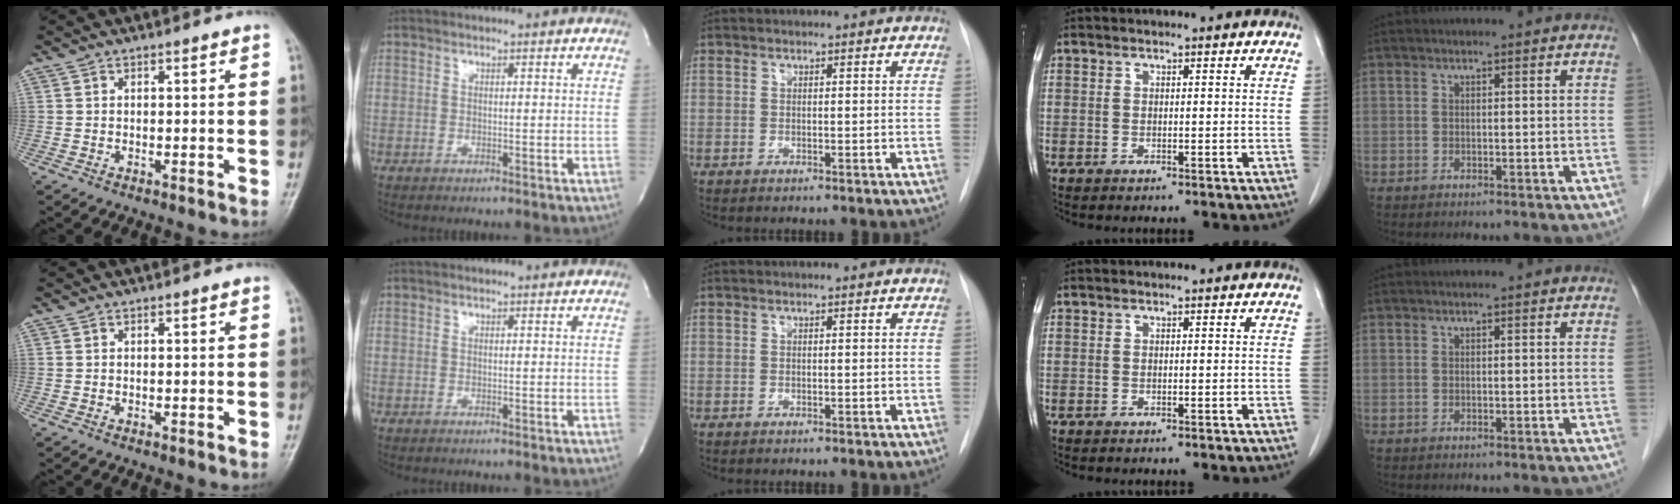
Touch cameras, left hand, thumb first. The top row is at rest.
{}